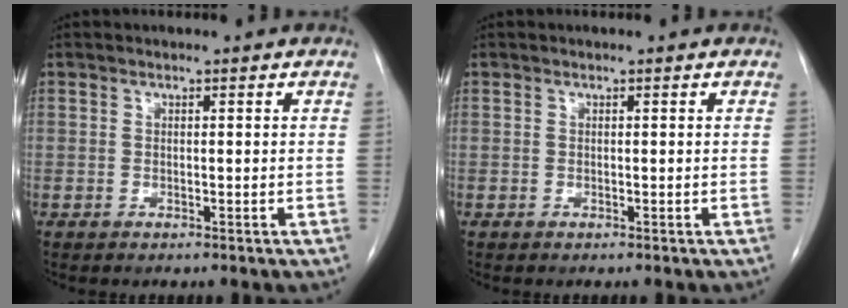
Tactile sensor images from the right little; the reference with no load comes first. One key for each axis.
{"total": 0.0}